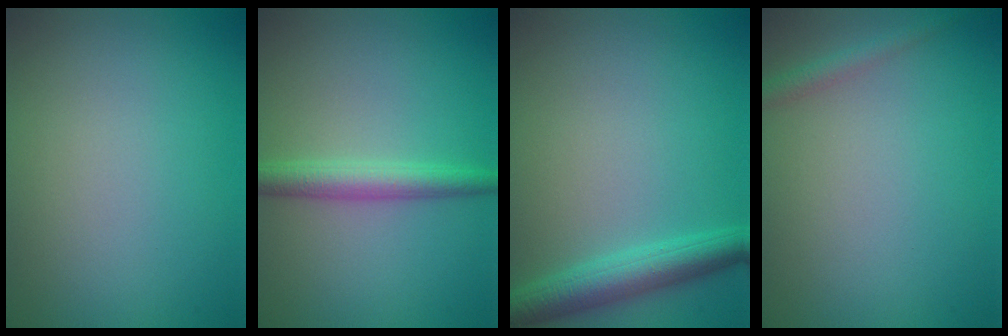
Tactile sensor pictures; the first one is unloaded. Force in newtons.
{"total": 3.0, "press": 3.0, "slide": 0.1}
{"total": 3.9, "press": 3.9, "slide": 0.1}
{"total": 1.4, "press": 1.4, "slide": 0.1}